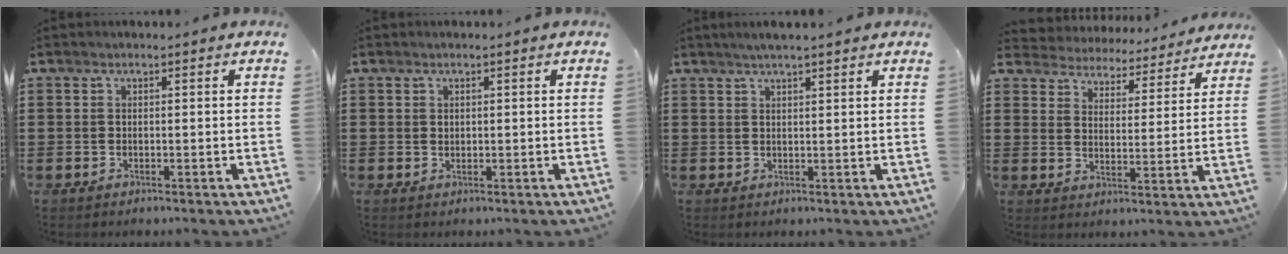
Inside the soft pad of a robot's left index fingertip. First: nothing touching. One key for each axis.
{"total": 0.6, "fx": 0.2, "fy": 0.5, "fz": 0.2, "tx": -0.007, "ty": 0.004, "tz": 0.004}
{"total": 1.9, "fx": 1.6, "fy": 0.0, "fz": 1.1, "tx": -0.023, "ty": 0.004, "tz": 0.029}
{"total": 4.0, "fx": 3.8, "fy": 0.0, "fz": -1.1, "tx": -0.009, "ty": -0.040, "tz": 0.061}